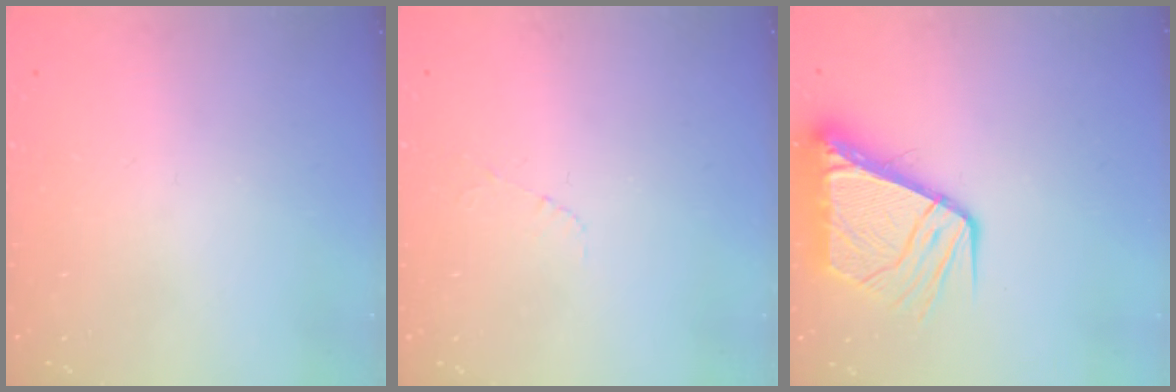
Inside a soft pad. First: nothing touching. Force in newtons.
{"total": 3.3, "press": 3.3, "slide": 0.4}
{"total": 11.3, "press": 11.2, "slide": 1.3}